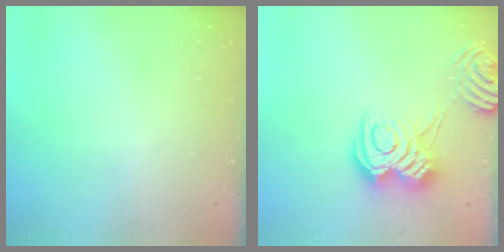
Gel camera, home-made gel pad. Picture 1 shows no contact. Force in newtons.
{"total": 11.2, "press": 11.1, "slide": 0.8}